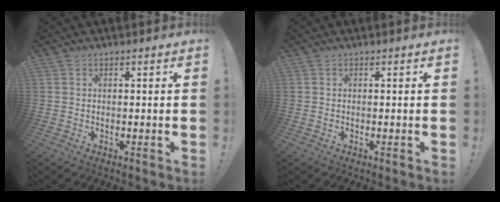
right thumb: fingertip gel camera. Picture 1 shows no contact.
{"total": 0.0}